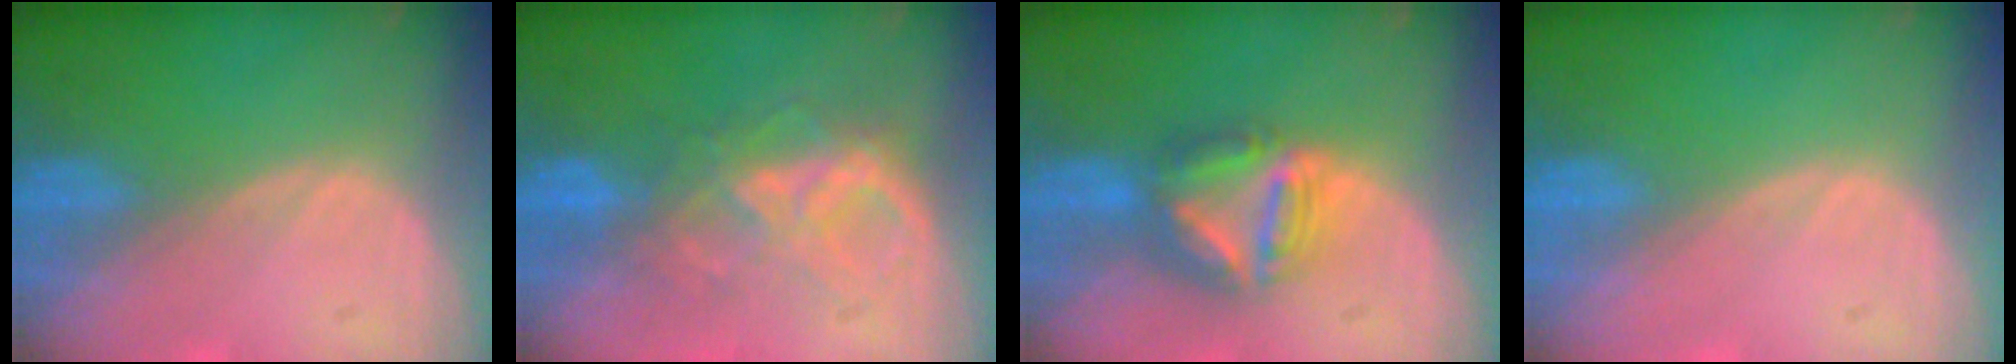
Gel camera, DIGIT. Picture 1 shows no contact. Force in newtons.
{"total": 6.4, "press": 6.4, "slide": 0.7}
{"total": 7.7, "press": 6.6, "slide": 4.0}
{"total": 0.0}